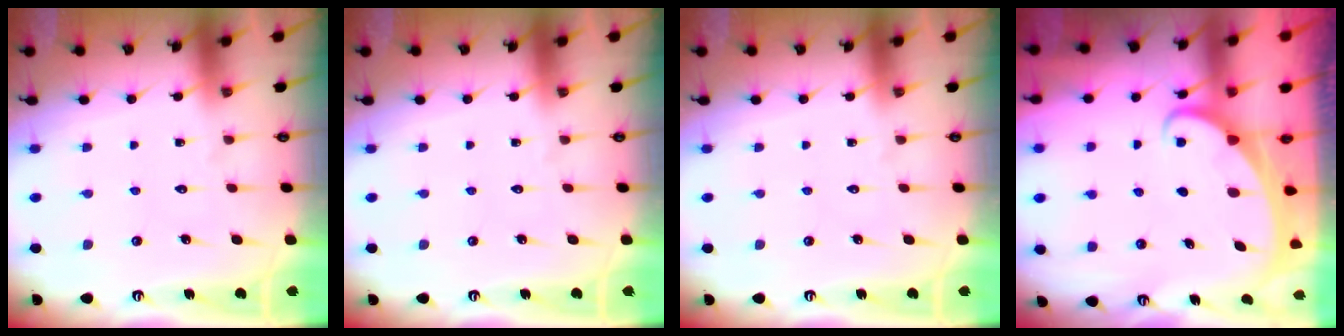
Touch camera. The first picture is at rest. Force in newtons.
{"total": 0.0}
{"total": 0.0}
{"total": 1.8, "press": 1.8, "slide": 0.2}